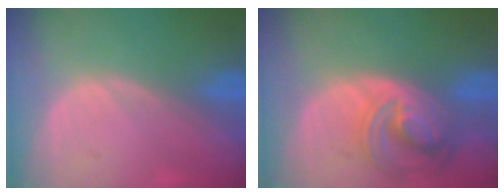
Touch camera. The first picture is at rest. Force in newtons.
{"total": 8.2, "press": 7.1, "slide": 4.1}